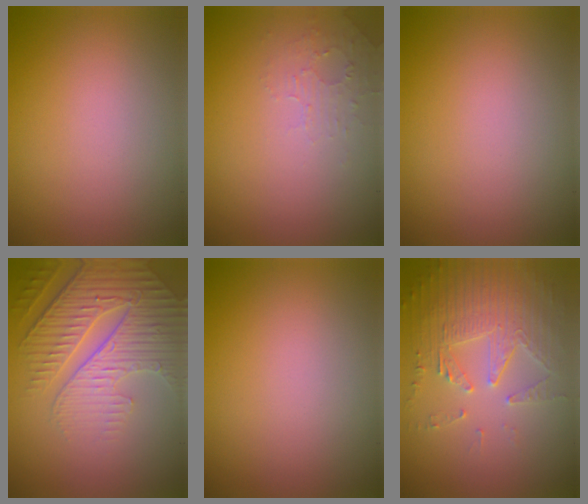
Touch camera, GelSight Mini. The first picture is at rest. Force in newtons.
{"total": 1.6, "press": 1.6, "slide": 0.4}
{"total": 0.0}
{"total": 6.1, "press": 4.9, "slide": 3.5}
{"total": 0.0}
{"total": 4.2, "press": 3.6, "slide": 2.3}